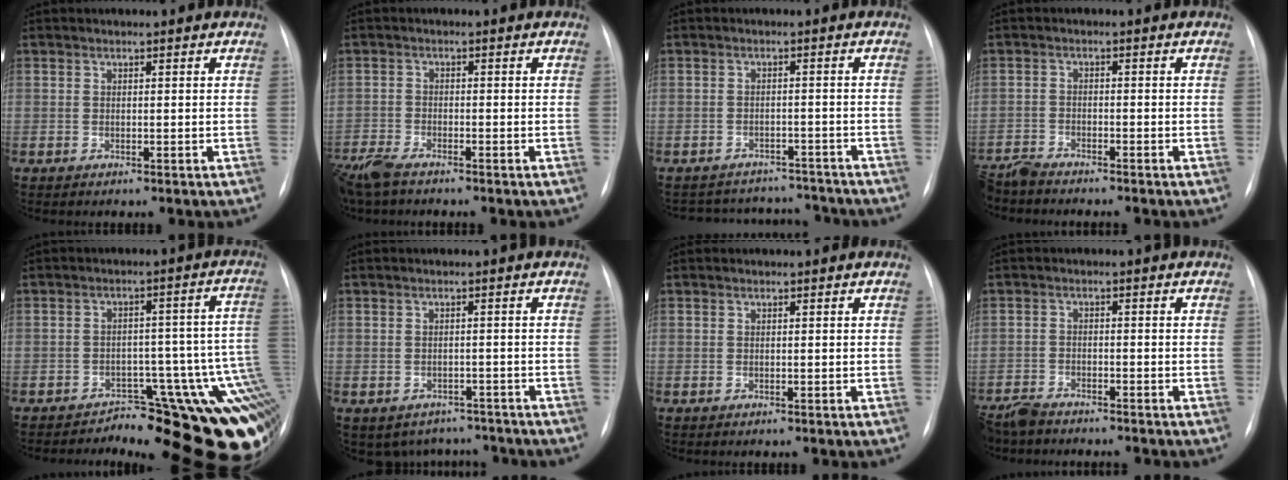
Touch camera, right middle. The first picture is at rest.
{"total": 6.0, "force": [-5.0, 1.4, 3.0], "torque": [-0.064, -0.017, -0.095]}
{"total": 9.9, "force": [-9.3, 3.3, 0.3], "torque": [-0.003, 0.026, -0.116]}
{"total": 5.1, "force": [-5.0, 0.3, 1.1], "torque": [-0.012, -0.017, -0.088]}
{"total": 17.5, "force": [-11.3, 4.3, 12.7], "torque": [-0.032, 0.042, -0.129]}
{"total": 6.5, "force": [-5.4, 3.5, 0.3], "torque": [0.006, 0.018, -0.063]}
{"total": 0.0}
{"total": 6.2, "force": [-5.8, 1.3, 1.7], "torque": [-0.029, -0.018, -0.101]}